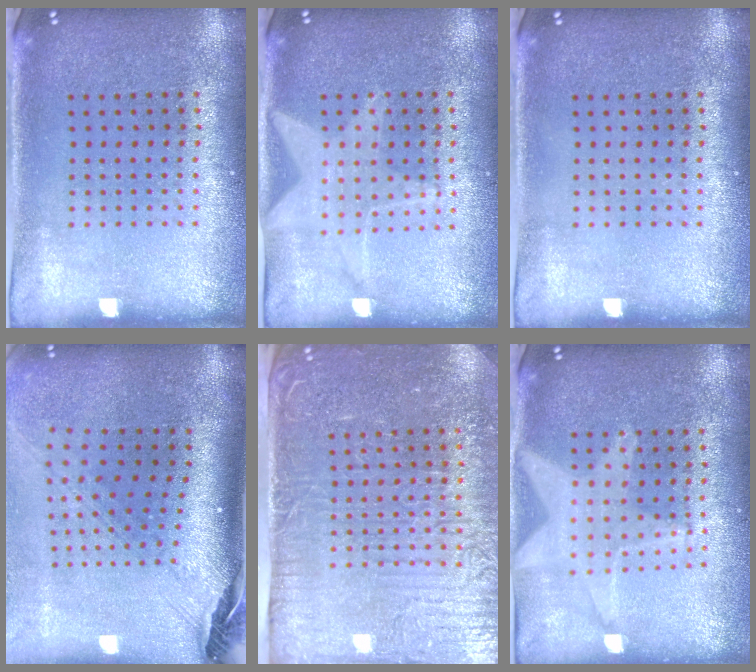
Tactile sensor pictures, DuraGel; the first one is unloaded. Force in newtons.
{"total": 1.5, "press": 1.5, "slide": 0.3}
{"total": 0.0}
{"total": 3.0, "press": 2.2, "slide": 2.1}
{"total": 5.1, "press": 4.5, "slide": 2.5}
{"total": 1.9, "press": 1.7, "slide": 0.9}